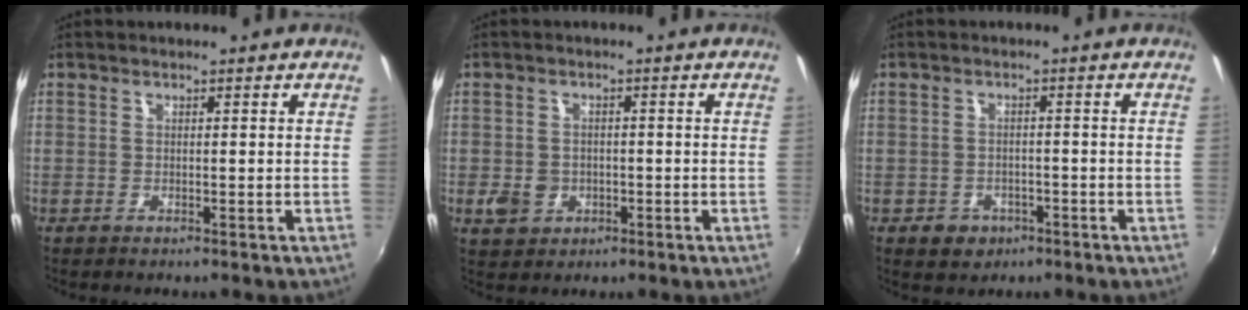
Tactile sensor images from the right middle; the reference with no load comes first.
{"total": 5.0, "force": [-1.4, 4.3, 2.1], "torque": [-0.049, 0.001, -0.017]}
{"total": 4.4, "force": [-2.2, 3.5, 1.3], "torque": [-0.037, 0.003, -0.026]}